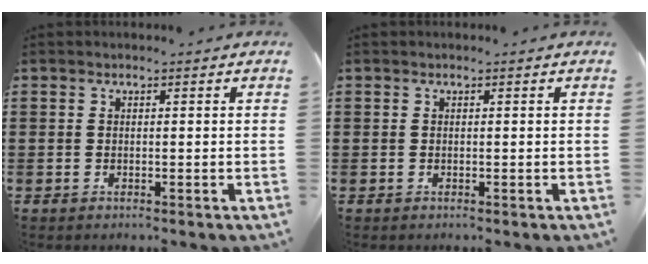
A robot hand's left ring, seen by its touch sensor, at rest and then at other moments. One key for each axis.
{"total": 0.0}